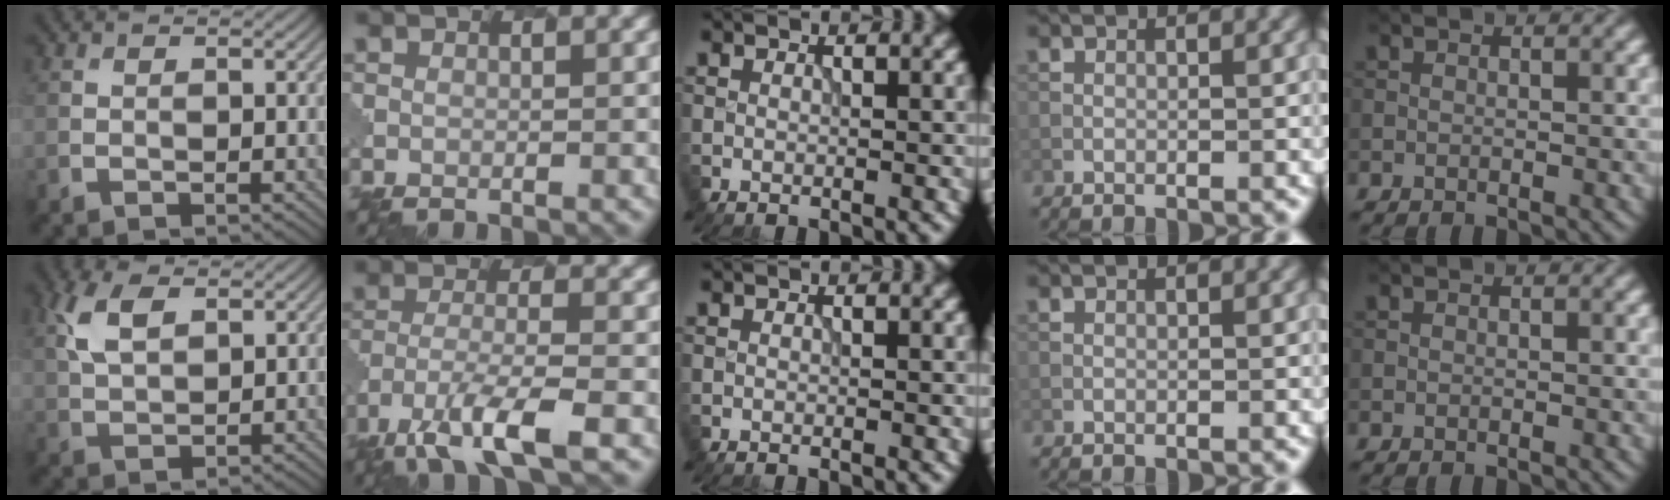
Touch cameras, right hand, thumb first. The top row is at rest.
{"thumb": {"total": 5.9, "force": [2.5, 3.1, 4.3], "torque": [-0.108, 0.007, 0.050]}, "index": {"total": 6.5, "force": [-4.0, 1.4, 4.9], "torque": [-0.092, -0.009, -0.077]}, "middle": {"total": 0.6, "force": [-0.6, 0.0, 0.2], "torque": [0.004, -0.002, -0.010]}}